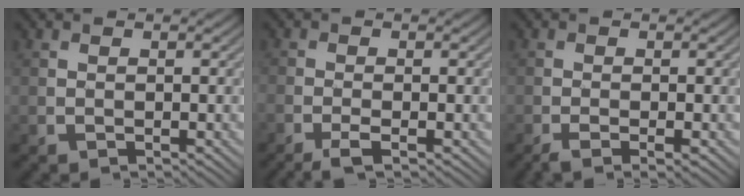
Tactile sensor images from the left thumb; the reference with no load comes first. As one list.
[{"total": 2.8, "force": [-1.9, 0.5, 2.1], "torque": [-0.042, 0.001, -0.044]}, {"total": 3.0, "force": [-1.6, 0.5, 2.4], "torque": [-0.045, -0.001, -0.035]}]